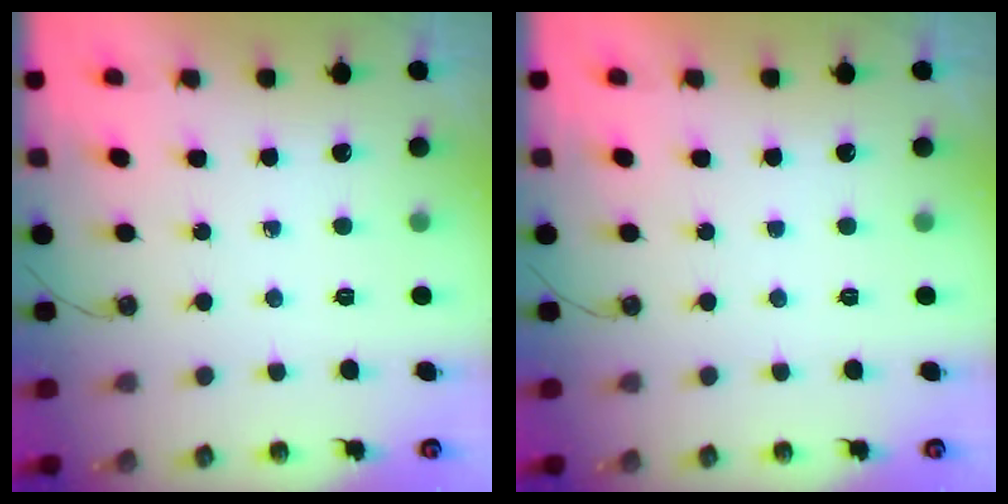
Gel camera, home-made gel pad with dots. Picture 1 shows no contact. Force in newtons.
{"total": 0.0}